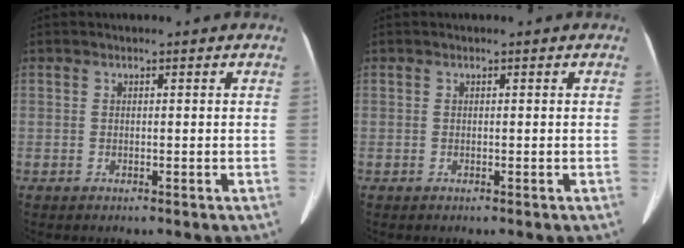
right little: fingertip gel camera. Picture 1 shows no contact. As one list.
[{"total": 0.0}]